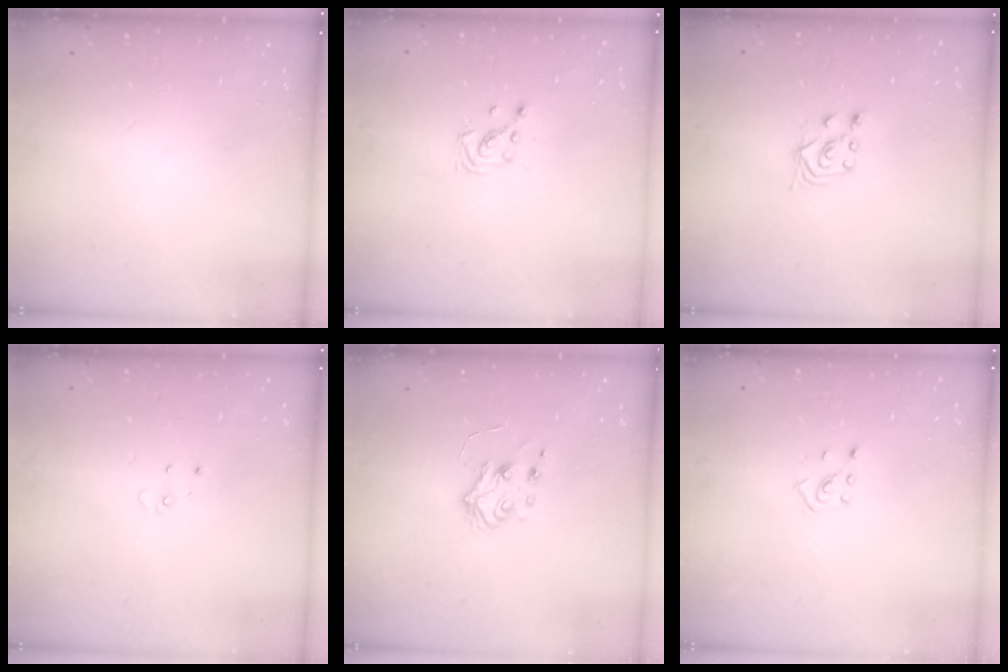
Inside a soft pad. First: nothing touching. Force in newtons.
{"total": 3.0, "press": 3.0, "slide": 0.5}
{"total": 3.0, "press": 2.8, "slide": 0.9}
{"total": 2.7, "press": 2.7, "slide": 0.2}
{"total": 5.3, "press": 5.2, "slide": 1.0}
{"total": 2.7, "press": 2.6, "slide": 0.9}